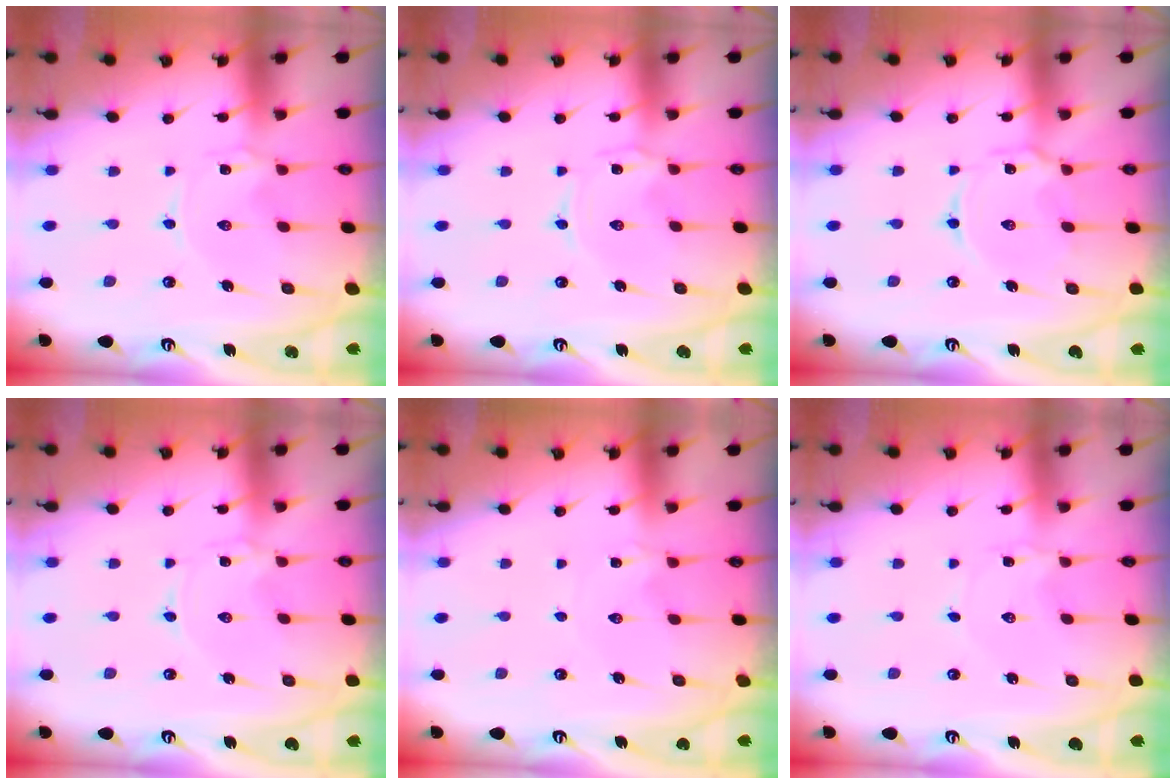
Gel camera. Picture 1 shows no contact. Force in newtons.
{"total": 0.0}
{"total": 4.1, "press": 4.1, "slide": 0.4}
{"total": 0.0}
{"total": 0.0}
{"total": 0.6, "press": 0.6, "slide": 0.1}